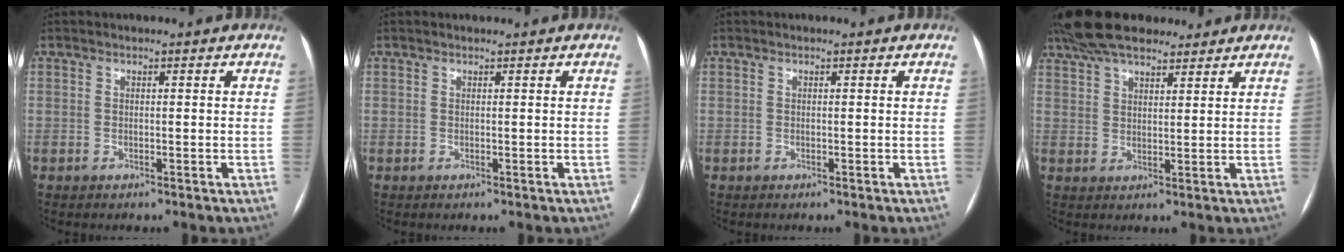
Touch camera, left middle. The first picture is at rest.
{"total": 0.8, "force": [0.7, 0.0, 0.3], "torque": [-0.005, 0.014, 0.015]}
{"total": 0.0}
{"total": 14.3, "force": [11.6, 4.8, 6.8], "torque": [-0.129, 0.052, 0.194]}